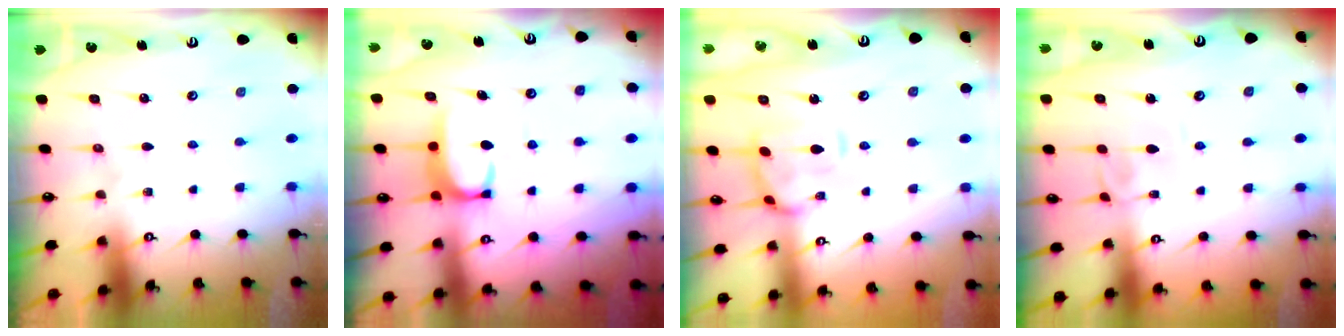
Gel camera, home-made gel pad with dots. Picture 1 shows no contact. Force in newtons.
{"total": 2.0, "press": 1.9, "slide": 0.6}
{"total": 1.9, "press": 1.8, "slide": 0.4}
{"total": 3.1, "press": 3.1, "slide": 0.2}